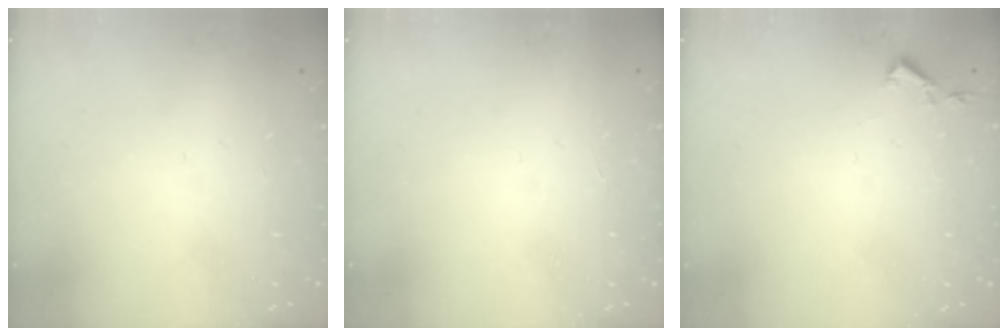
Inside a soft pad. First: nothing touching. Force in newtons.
{"total": 1.5, "press": 1.5, "slide": 0.1}
{"total": 2.9, "press": 2.9, "slide": 0.5}